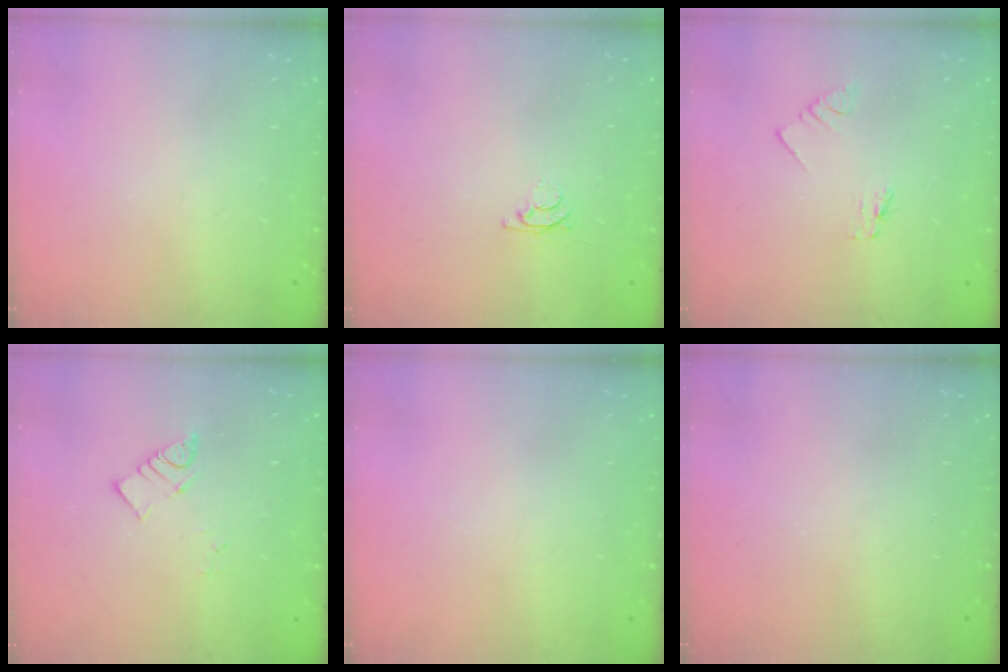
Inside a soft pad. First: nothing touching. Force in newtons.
{"total": 3.1, "press": 3.0, "slide": 0.4}
{"total": 0.0}
{"total": 3.4, "press": 3.4, "slide": 0.2}
{"total": 0.0}
{"total": 0.0}